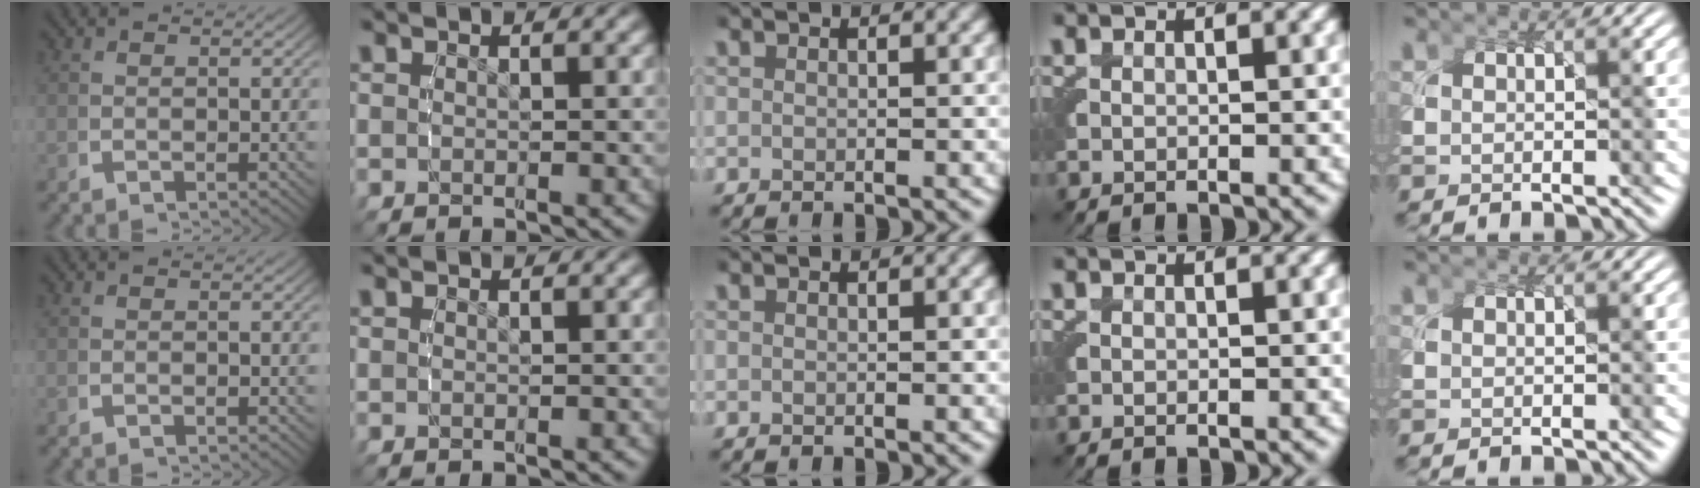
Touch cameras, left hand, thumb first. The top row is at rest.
{}